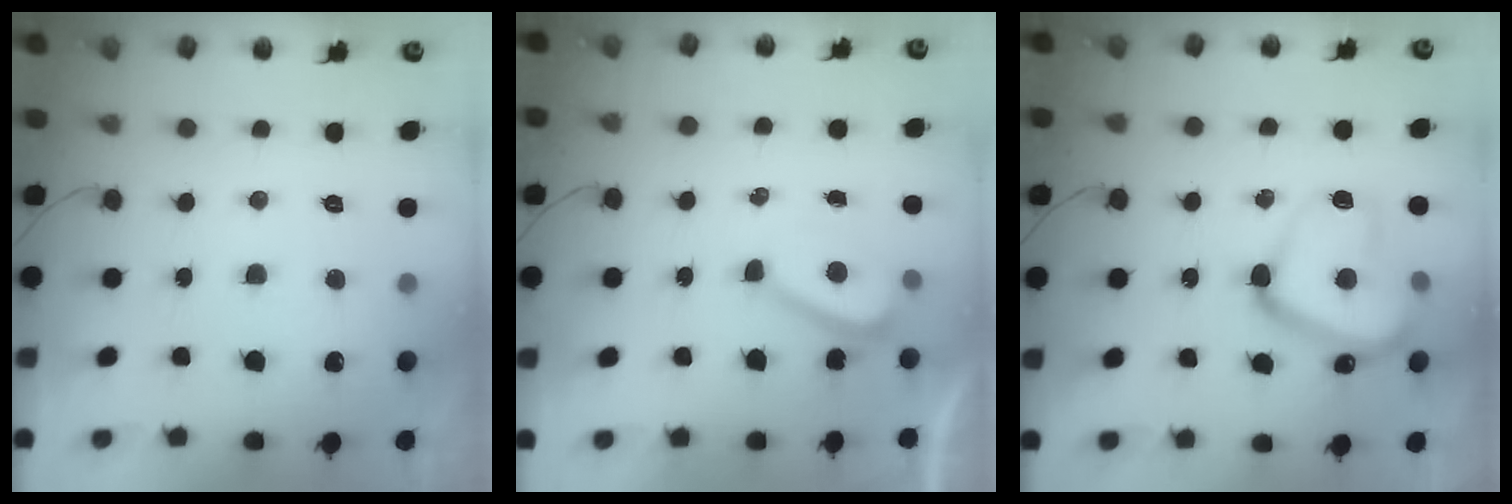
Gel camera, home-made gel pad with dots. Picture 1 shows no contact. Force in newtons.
{"total": 3.5, "press": 3.5, "slide": 0.4}
{"total": 16.8, "press": 16.8, "slide": 1.6}